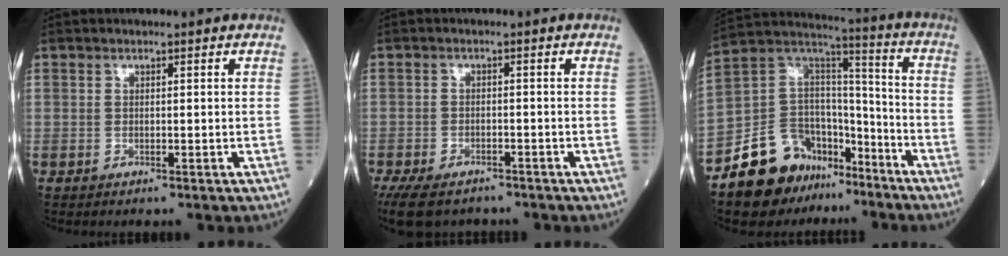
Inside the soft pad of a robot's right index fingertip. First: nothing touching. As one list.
[{"total": 10.0, "force": [-7.4, 4.9, 4.5], "torque": [-0.103, -0.014, -0.113]}, {"total": 16.4, "force": [-11.6, 9.8, 6.2], "torque": [-0.106, 0.079, -0.195]}]